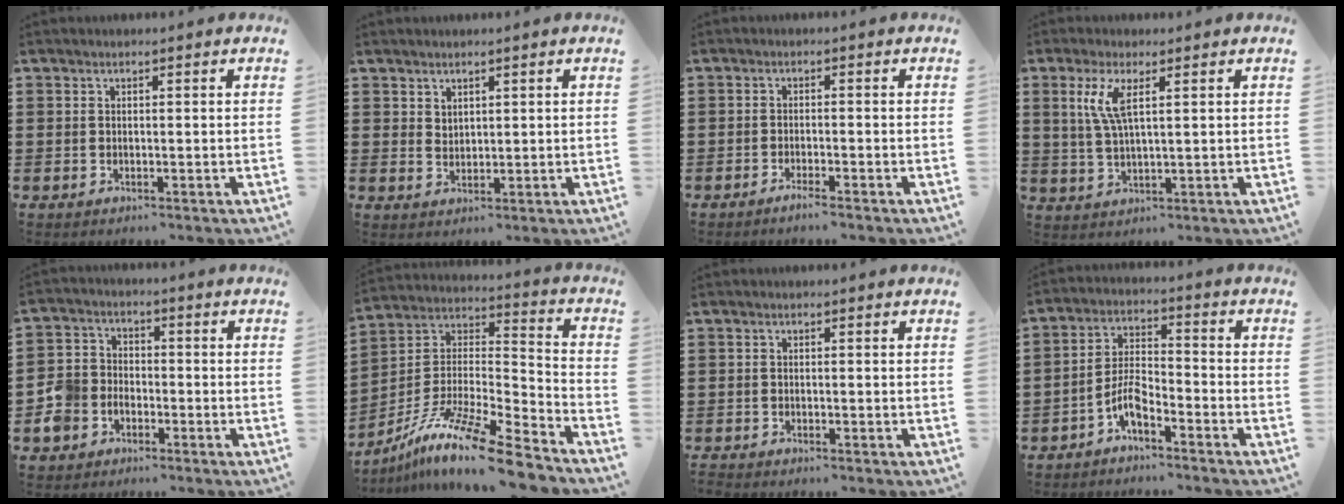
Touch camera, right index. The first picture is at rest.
{"total": 3.1, "force": [2.3, 2.0, 0.4], "torque": [-0.015, 0.006, 0.044]}
{"total": 1.8, "force": [-1.6, -0.3, 0.7], "torque": [-0.012, -0.005, -0.029]}
{"total": 5.4, "force": [2.0, 1.4, 4.9], "torque": [-0.110, 0.001, 0.030]}
{"total": 5.6, "force": [-3.1, 4.4, 1.7], "torque": [-0.081, 0.002, -0.072]}
{"total": 13.8, "force": [-10.8, 0.8, 8.5], "torque": [-0.153, 0.014, -0.205]}
{"total": 1.0, "force": [-1.0, -0.1, -0.1], "torque": [-0.001, -0.001, -0.020]}
{"total": 5.4, "force": [-3.7, 1.9, 3.4], "torque": [-0.089, 0.002, -0.078]}